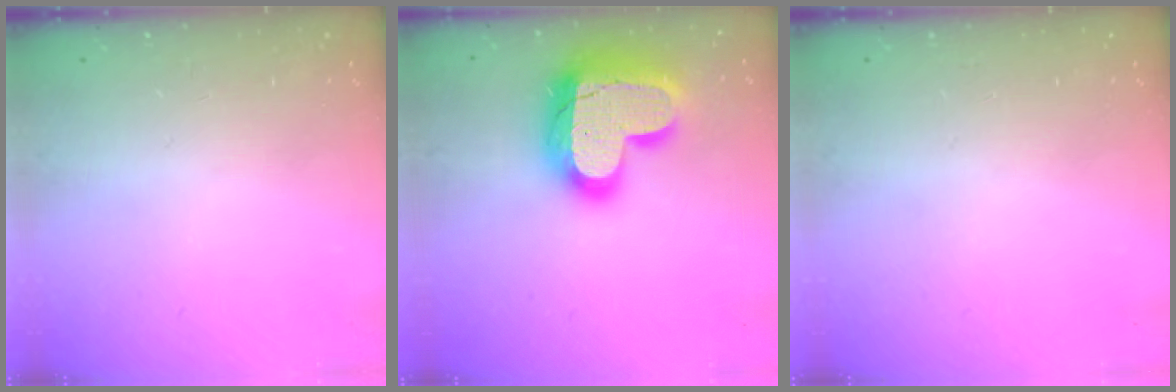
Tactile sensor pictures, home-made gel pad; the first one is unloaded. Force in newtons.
{"total": 26.7, "press": 26.6, "slide": 1.8}
{"total": 0.0}